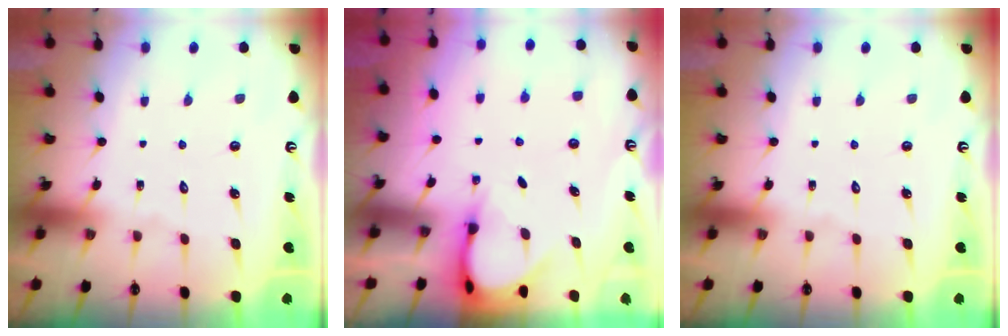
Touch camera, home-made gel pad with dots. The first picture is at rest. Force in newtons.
{"total": 3.9, "press": 3.9, "slide": 0.3}
{"total": 0.0}